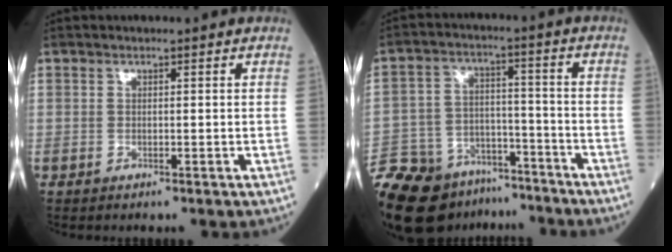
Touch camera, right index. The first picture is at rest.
{"total": 19.1, "force": [-14.8, 9.4, 7.5], "torque": [-0.179, 0.007, -0.237]}